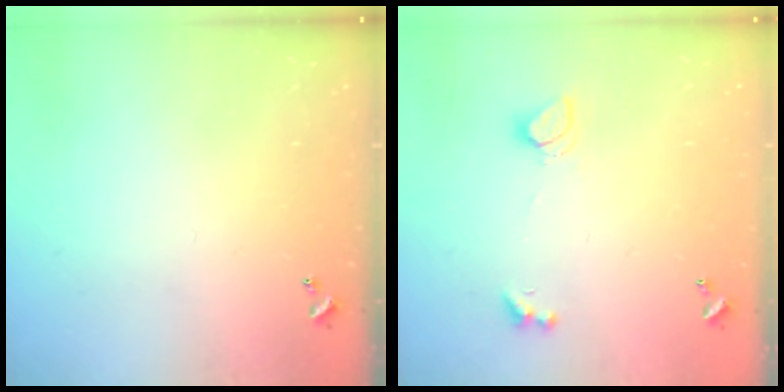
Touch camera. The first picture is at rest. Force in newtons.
{"total": 2.0, "press": 1.9, "slide": 0.5}